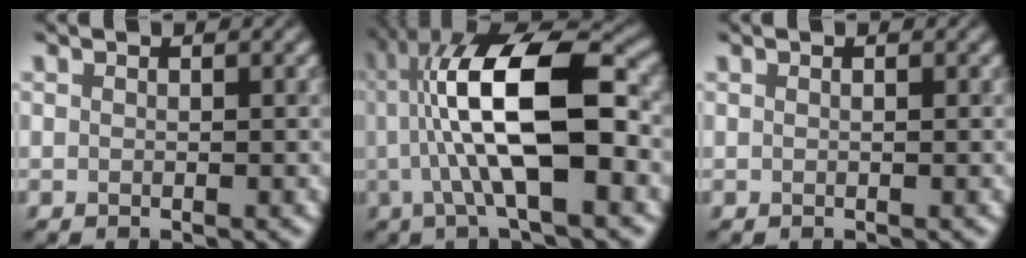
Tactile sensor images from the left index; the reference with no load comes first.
{"total": 11.6, "force": [0.1, 3.5, 11.1], "torque": [-0.189, 0.023, -0.006]}
{"total": 0.0}